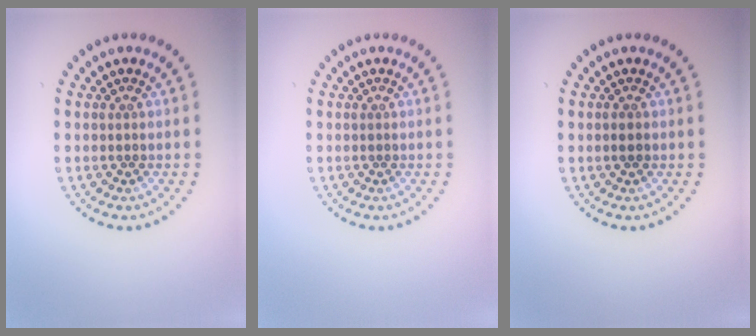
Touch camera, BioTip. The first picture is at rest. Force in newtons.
{"total": 0.0}
{"total": 0.8, "press": 0.8, "slide": 0.4}